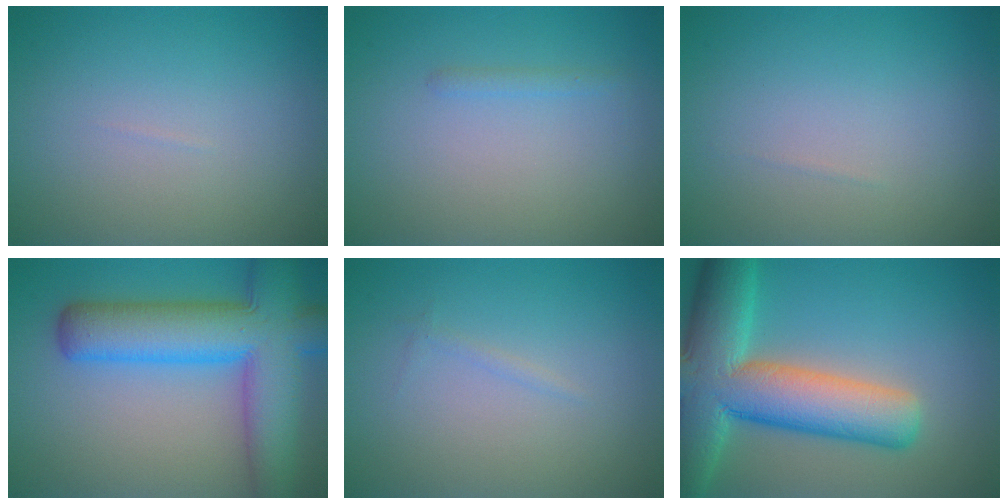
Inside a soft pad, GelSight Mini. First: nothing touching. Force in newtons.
{"total": 0.7, "press": 0.7, "slide": 0.0}
{"total": 0.0}
{"total": 11.0, "press": 11.0, "slide": 0.4}
{"total": 0.5, "press": 0.5, "slide": 0.0}
{"total": 12.1, "press": 12.1, "slide": 0.9}